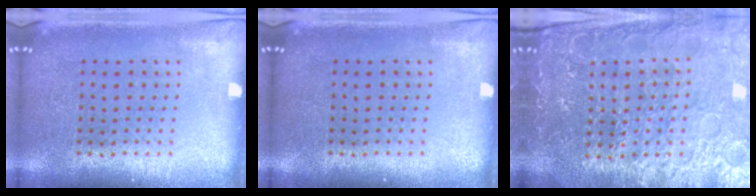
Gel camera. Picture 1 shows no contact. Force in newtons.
{"total": 0.0}
{"total": 4.9, "press": 4.6, "slide": 1.7}